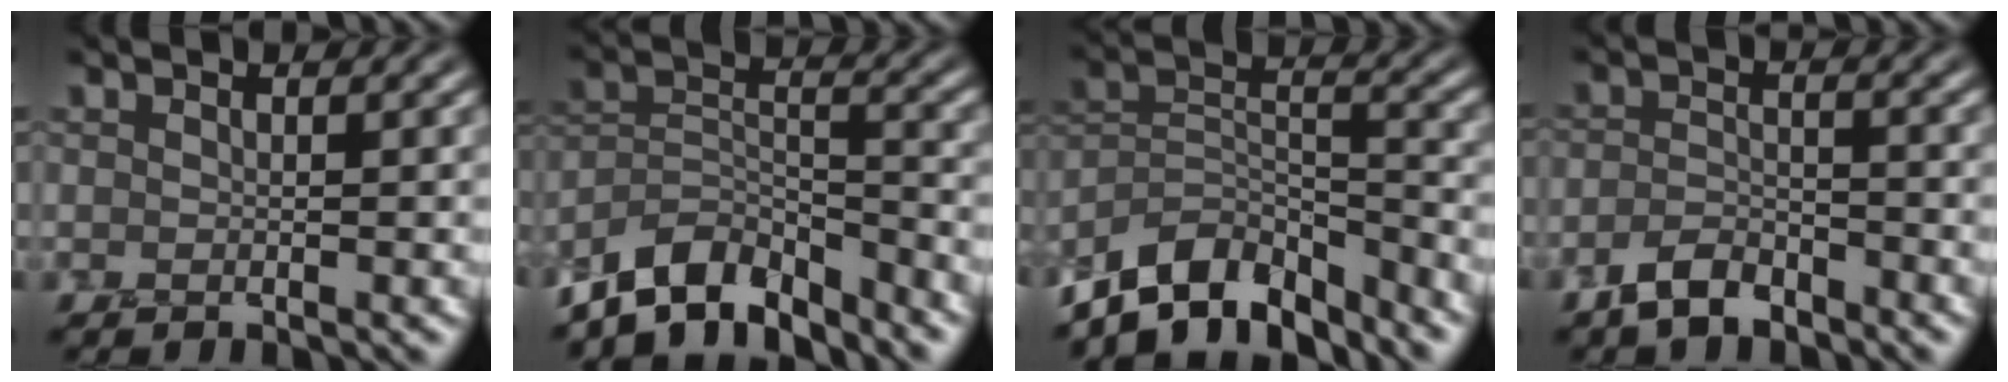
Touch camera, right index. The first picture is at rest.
{"total": 7.1, "force": [-6.0, 2.7, 2.7], "torque": [-0.036, -0.004, -0.117]}
{"total": 8.5, "force": [-6.9, 3.5, 3.5], "torque": [-0.047, 0.002, -0.134]}
{"total": 2.9, "force": [-2.3, 1.2, 1.4], "torque": [-0.027, 0.004, -0.050]}